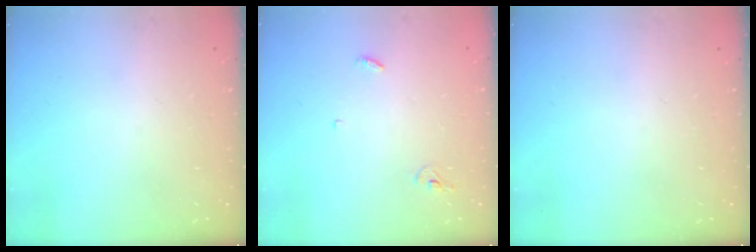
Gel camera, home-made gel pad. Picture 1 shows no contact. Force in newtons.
{"total": 3.1, "press": 3.1, "slide": 0.2}
{"total": 0.0}